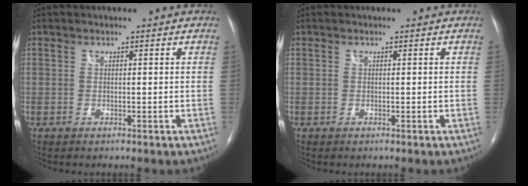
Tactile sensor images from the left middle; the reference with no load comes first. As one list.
[{"total": 0.0}]